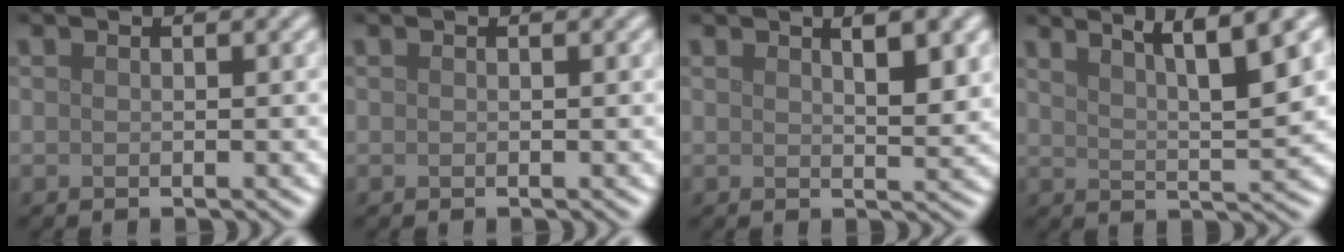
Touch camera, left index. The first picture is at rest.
{"total": 0.0}
{"total": 3.2, "force": [1.6, 0.9, 2.7], "torque": [-0.032, 0.000, 0.027]}
{"total": 6.7, "force": [4.5, 1.1, 4.9], "torque": [-0.063, 0.011, 0.073]}